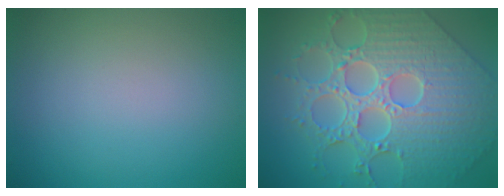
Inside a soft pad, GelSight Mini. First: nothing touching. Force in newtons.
{"total": 9.5, "press": 7.1, "slide": 6.3}